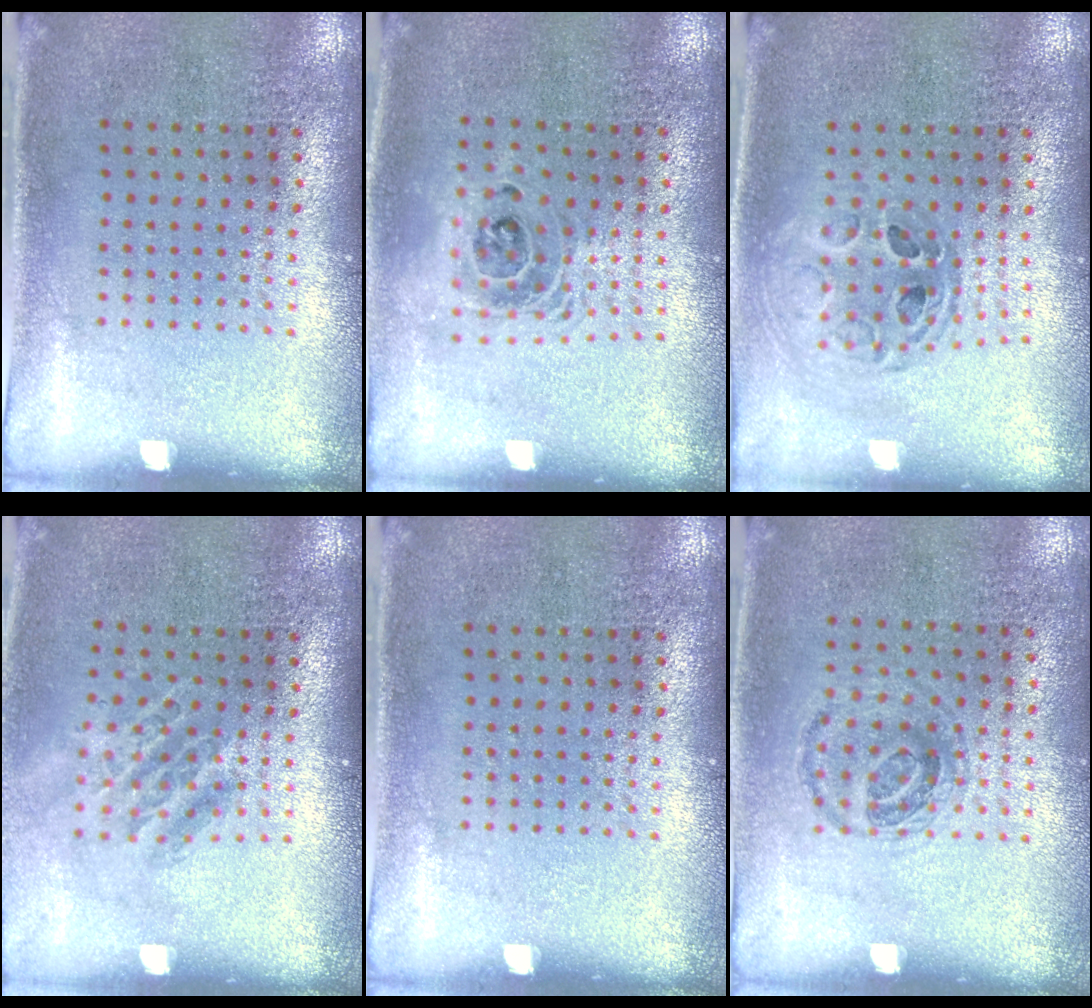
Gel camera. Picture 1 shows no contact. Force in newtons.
{"total": 1.6, "press": 1.3, "slide": 0.9}
{"total": 0.7, "press": 0.7, "slide": 0.1}
{"total": 1.4, "press": 1.1, "slide": 0.9}
{"total": 0.0}
{"total": 0.9, "press": 0.8, "slide": 0.4}